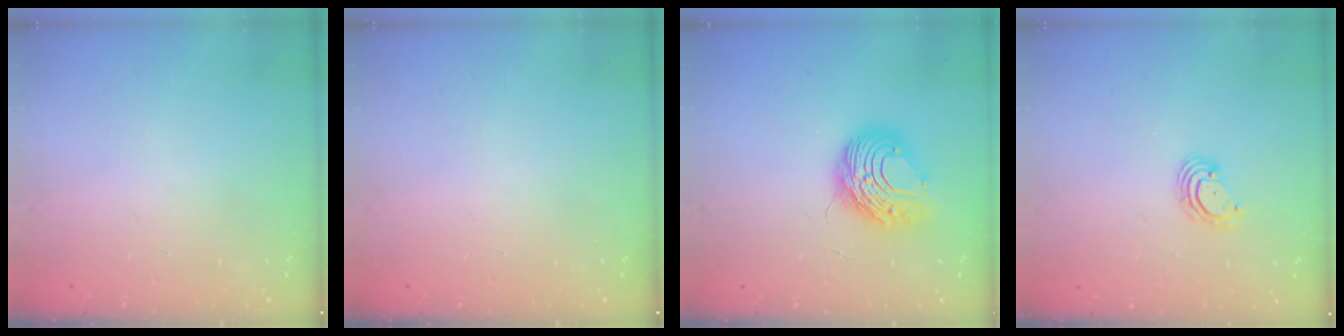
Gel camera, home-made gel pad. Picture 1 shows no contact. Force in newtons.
{"total": 0.0}
{"total": 9.7, "press": 9.7, "slide": 1.2}
{"total": 3.4, "press": 3.4, "slide": 0.0}